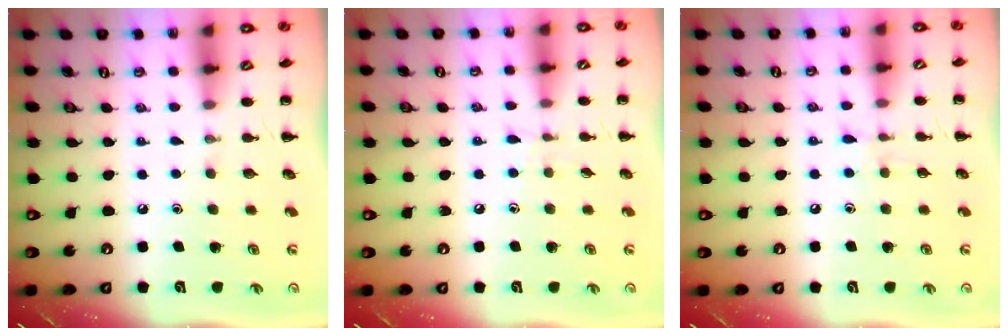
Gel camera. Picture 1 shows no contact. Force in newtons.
{"total": 3.6, "press": 3.2, "slide": 1.5}
{"total": 4.9, "press": 4.5, "slide": 1.8}